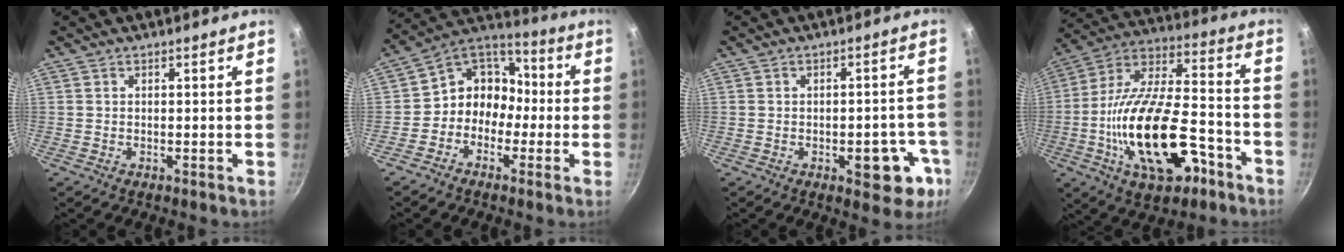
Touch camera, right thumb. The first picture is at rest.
{"total": 10.5, "force": [-2.4, 9.1, 4.6], "torque": [-0.023, 0.055, -0.068]}
{"total": 8.8, "force": [-3.4, 4.5, 6.8], "torque": [-0.042, 0.022, -0.039]}
{"total": 24.5, "force": [-8.6, 11.8, 19.6], "torque": [-0.332, 0.052, -0.142]}